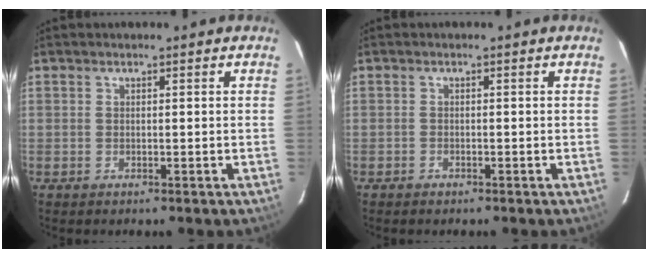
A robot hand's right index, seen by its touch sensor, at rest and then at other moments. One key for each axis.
{"total": 0.9, "fx": -0.8, "fy": 0.5, "fz": 0.0, "tx": -0.004, "ty": 0.003, "tz": -0.014}